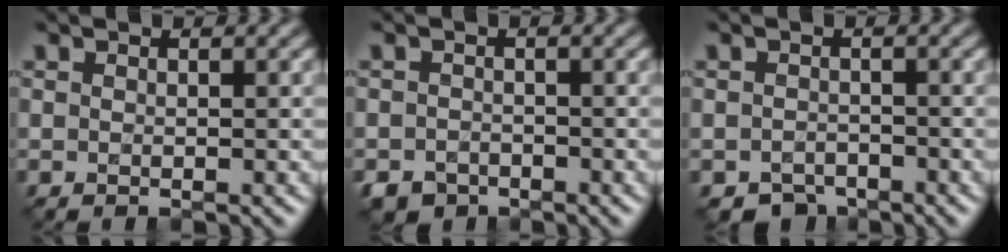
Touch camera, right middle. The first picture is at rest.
{"total": 2.8, "force": [-2.2, 1.7, 0.5], "torque": [-0.007, -0.010, -0.043]}
{"total": 2.5, "force": [-2.1, 1.3, 0.4], "torque": [-0.002, -0.008, -0.039]}